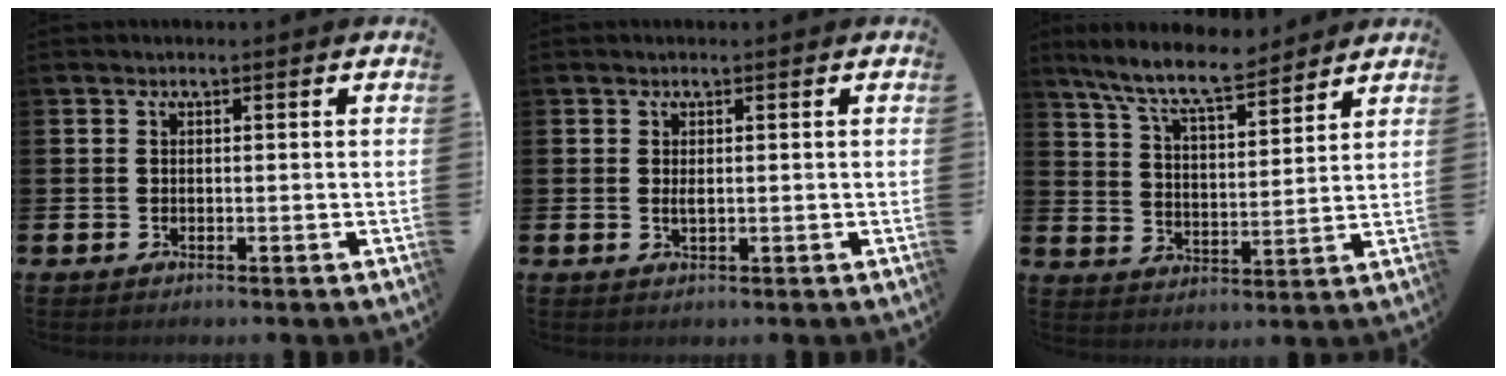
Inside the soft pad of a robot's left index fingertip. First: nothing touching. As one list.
[{"total": 0.9, "force": [0.2, 0.3, 0.8], "torque": [-0.009, -0.002, 0.002]}, {"total": 9.5, "force": [8.5, 1.6, 3.9], "torque": [-0.104, -0.041, 0.155]}]